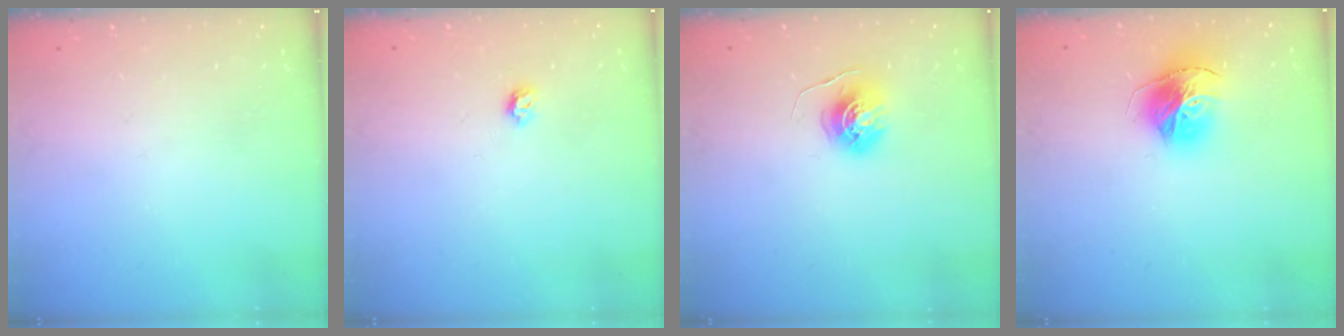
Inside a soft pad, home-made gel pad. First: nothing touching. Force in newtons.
{"total": 4.0, "press": 3.9, "slide": 0.6}
{"total": 5.5, "press": 5.5, "slide": 0.3}
{"total": 15.6, "press": 15.5, "slide": 1.6}